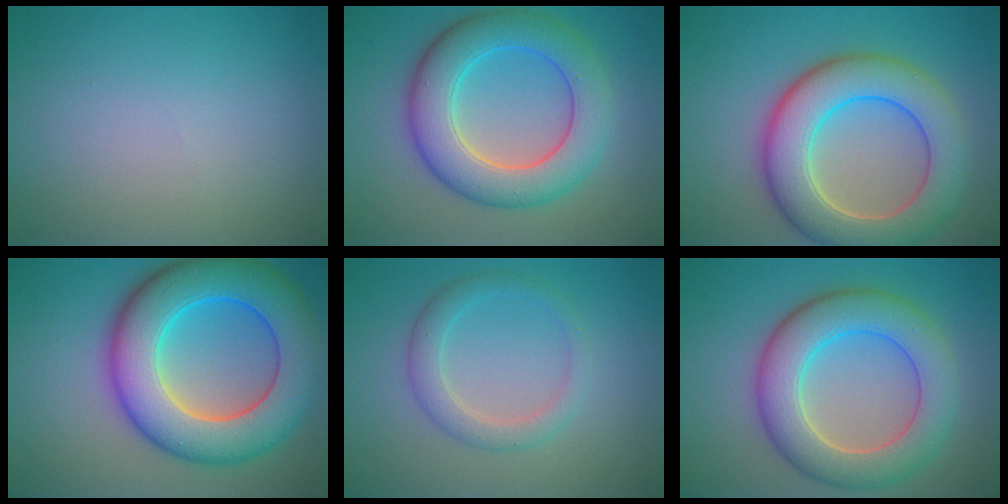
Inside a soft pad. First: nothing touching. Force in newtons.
{"total": 8.1, "press": 8.1, "slide": 0.1}
{"total": 9.4, "press": 9.3, "slide": 0.8}
{"total": 12.1, "press": 12.1, "slide": 0.3}
{"total": 2.7, "press": 2.7, "slide": 0.2}
{"total": 8.1, "press": 8.1, "slide": 0.4}